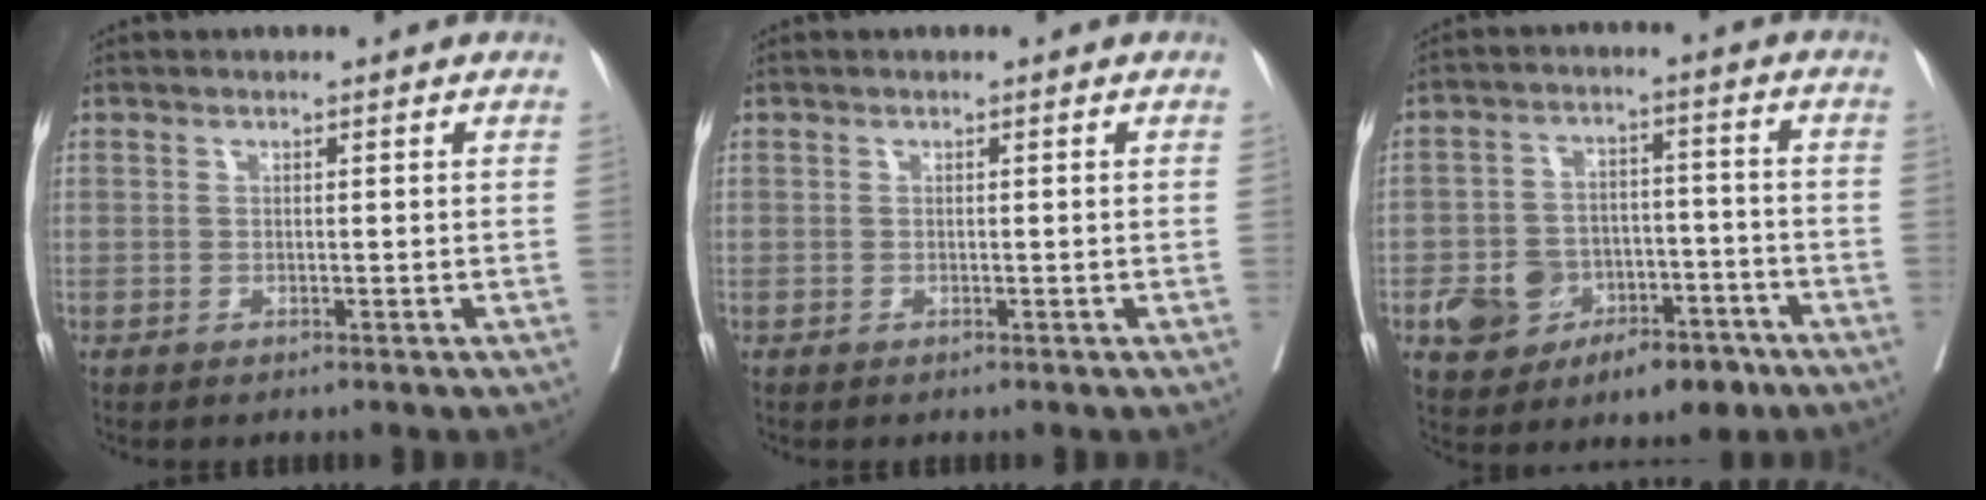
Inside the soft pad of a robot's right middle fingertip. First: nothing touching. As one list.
[{"total": 0.0}, {"total": 11.9, "force": [-6.1, 8.0, 6.4], "torque": [-0.097, 0.027, -0.087]}]